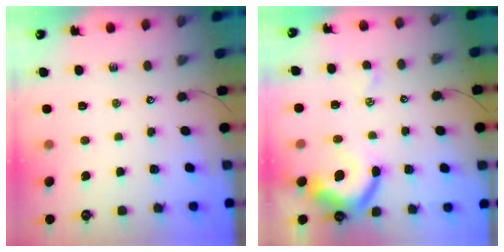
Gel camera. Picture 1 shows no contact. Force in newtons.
{"total": 8.9, "press": 8.7, "slide": 1.6}